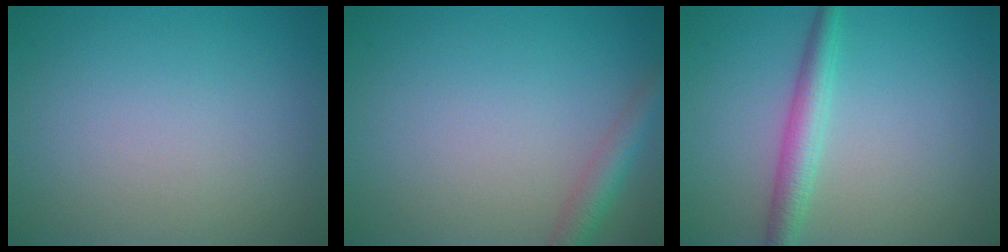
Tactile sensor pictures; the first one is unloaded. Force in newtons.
{"total": 2.5, "press": 2.5, "slide": 0.1}
{"total": 3.0, "press": 3.0, "slide": 0.1}